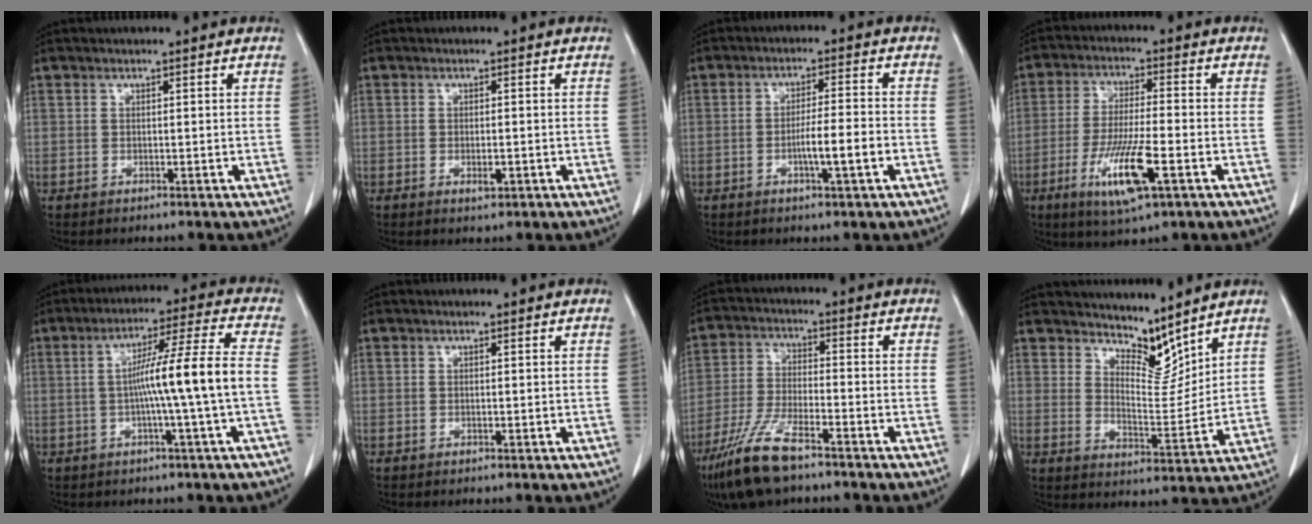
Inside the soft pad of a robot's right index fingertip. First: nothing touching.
{"total": 1.7, "force": [-0.6, 0.7, 1.4], "torque": [-0.024, -0.001, -0.005]}
{"total": 5.6, "force": [-1.9, 0.0, 5.3], "torque": [-0.090, -0.001, -0.032]}
{"total": 10.9, "force": [-4.4, 1.4, 9.9], "torque": [-0.190, -0.021, -0.076]}
{"total": 10.3, "force": [-1.4, -1.8, 10.1], "torque": [-0.171, 0.013, -0.020]}
{"total": 0.0}
{"total": 10.5, "force": [-7.4, 2.0, 7.1], "torque": [-0.152, -0.023, -0.140]}
{"total": 6.3, "force": [5.9, 1.4, 1.5], "torque": [-0.023, -0.015, 0.112]}